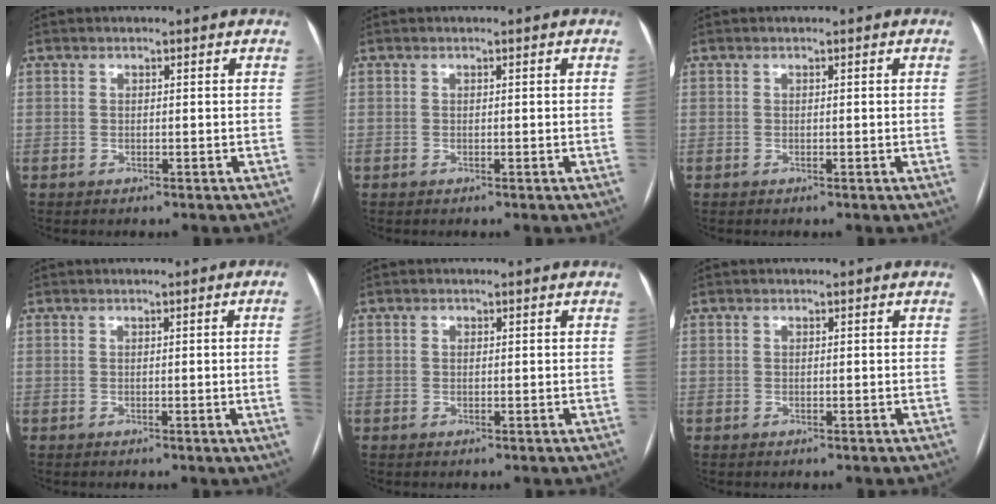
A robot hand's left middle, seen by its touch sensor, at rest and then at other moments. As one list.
[{"total": 0.0}, {"total": 0.6, "force": [-0.1, -0.3, 0.6], "torque": [-0.002, 0.002, -0.004]}, {"total": 3.3, "force": [-0.2, -1.4, 3.0], "torque": [-0.038, -0.005, -0.002]}, {"total": 0.6, "force": [0.2, 0.5, 0.3], "torque": [-0.006, 0.003, 0.004]}, {"total": 0.0}]